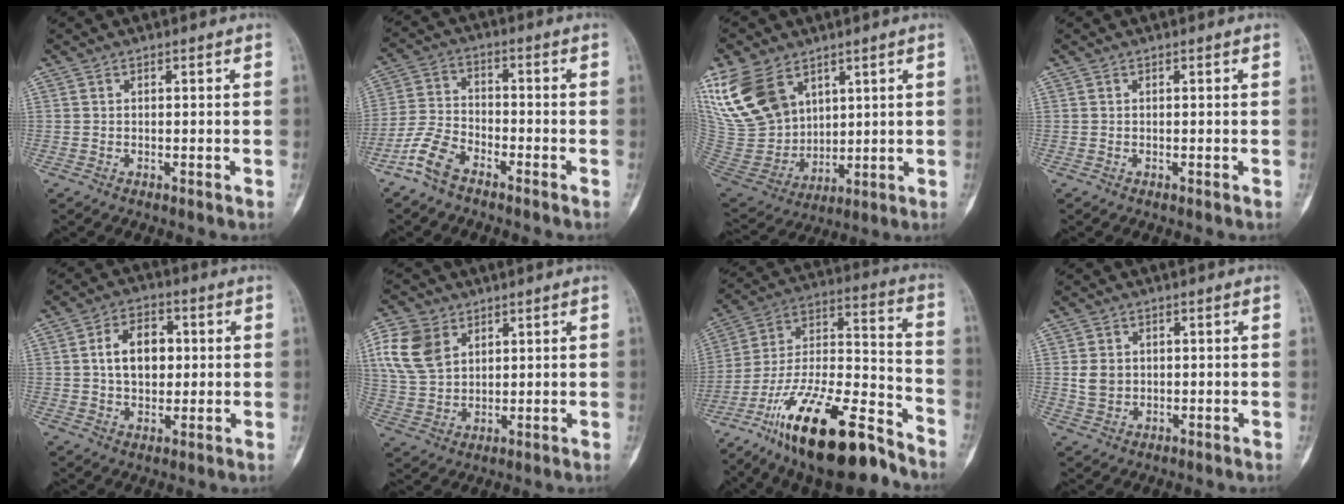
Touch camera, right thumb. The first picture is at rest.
{"total": 7.2, "force": [-5.1, 3.2, 3.9], "torque": [-0.087, 0.023, -0.110]}
{"total": 18.3, "force": [9.8, 12.1, 9.6], "torque": [-0.180, -0.034, 0.208]}
{"total": 0.0}
{"total": 9.7, "force": [1.5, 6.5, 7.0], "torque": [-0.087, 0.006, 0.024]}
{"total": 10.9, "force": [4.5, 7.8, 6.1], "torque": [-0.110, -0.011, 0.094]}
{"total": 24.7, "force": [-17.2, 7.1, 16.2], "torque": [-0.280, 0.079, -0.301]}
{"total": 4.0, "force": [0.5, 3.4, 2.1], "torque": [-0.022, -0.001, 0.016]}